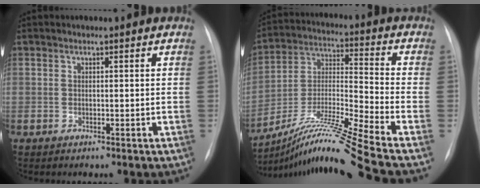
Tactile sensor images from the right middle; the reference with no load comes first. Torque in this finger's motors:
{"motor_torque": [-0.43, -0.76, -0.05, 0.03]}